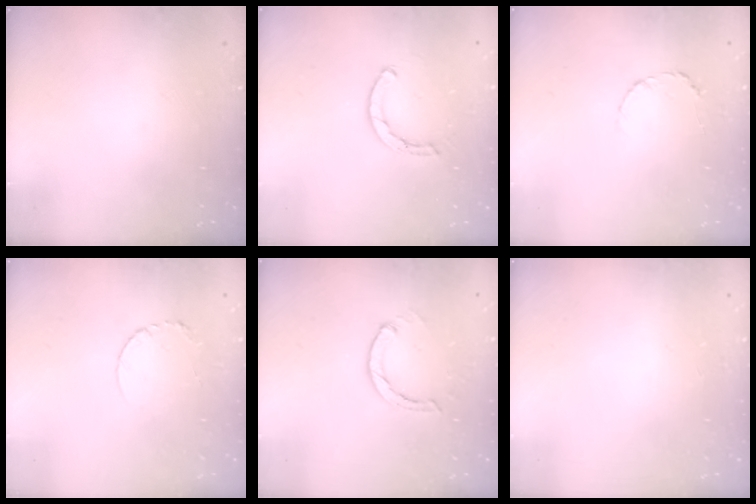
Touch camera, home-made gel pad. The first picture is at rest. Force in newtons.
{"total": 2.5, "press": 2.5, "slide": 0.1}
{"total": 3.5, "press": 3.5, "slide": 0.4}
{"total": 3.8, "press": 3.8, "slide": 0.3}
{"total": 1.3, "press": 1.2, "slide": 0.3}
{"total": 2.6, "press": 2.6, "slide": 0.2}